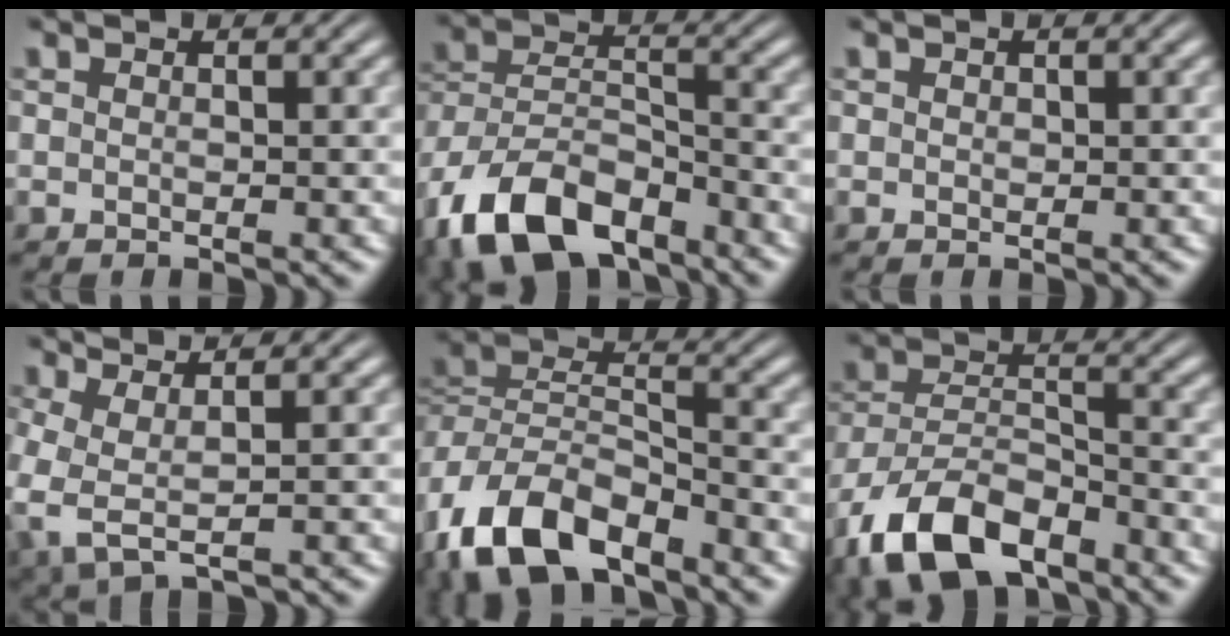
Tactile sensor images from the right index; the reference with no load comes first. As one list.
[{"total": 10.5, "force": [-5.2, 7.0, 5.9], "torque": [-0.135, -0.040, -0.073]}, {"total": 0.5, "force": [0.0, 0.5, 0.1], "torque": [-0.005, 0.002, -0.002]}, {"total": 5.5, "force": [0.4, 3.8, 4.0], "torque": [-0.107, -0.019, 0.017]}, {"total": 9.1, "force": [-2.9, 6.4, 5.7], "torque": [-0.132, -0.024, -0.048]}, {"total": 9.5, "force": [-5.4, 5.6, 5.5], "torque": [-0.121, -0.034, -0.075]}]